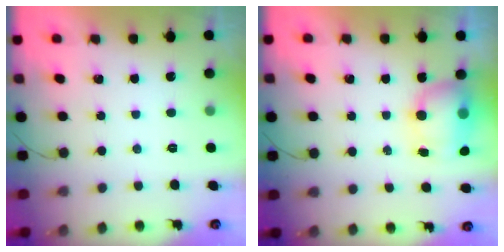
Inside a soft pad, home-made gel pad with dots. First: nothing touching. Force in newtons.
{"total": 11.3, "press": 8.7, "slide": 7.1}